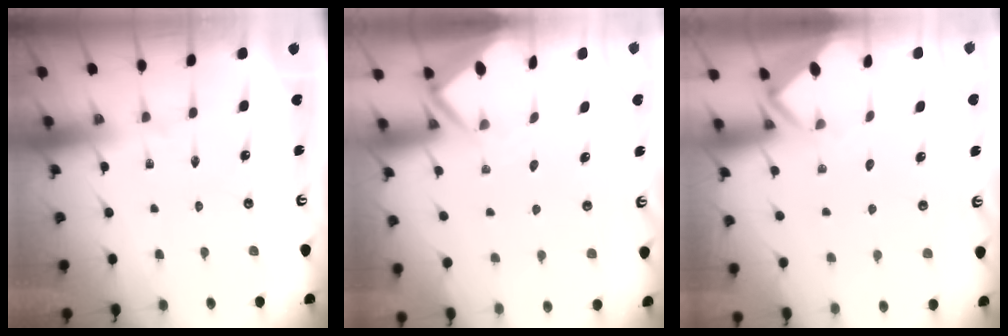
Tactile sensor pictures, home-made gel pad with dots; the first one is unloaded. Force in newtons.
{"total": 3.1, "press": 3.1, "slide": 0.1}
{"total": 2.9, "press": 2.9, "slide": 0.2}